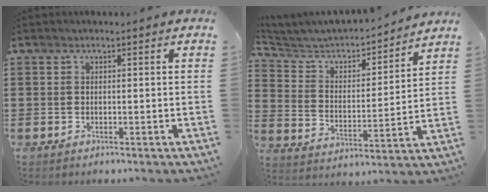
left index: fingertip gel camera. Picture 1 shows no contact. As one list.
[{"total": 4.3, "force": [3.8, 1.5, 1.2], "torque": [-0.050, -0.030, 0.056]}]